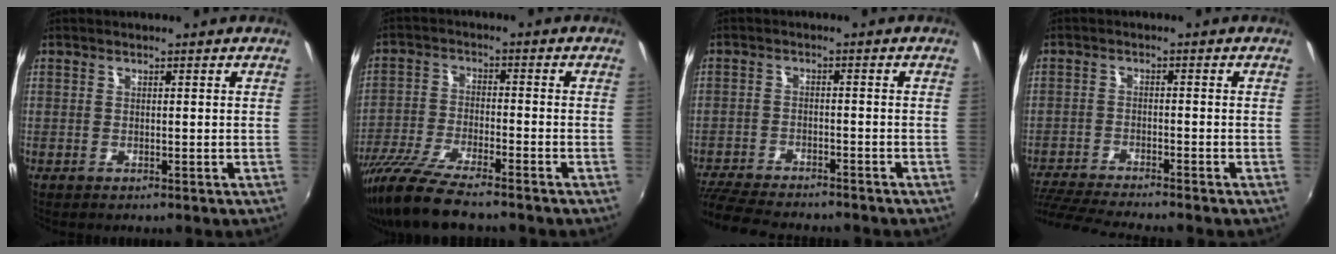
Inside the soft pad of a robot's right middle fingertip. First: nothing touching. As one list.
[{"total": 11.7, "force": [-9.7, 1.6, 6.3], "torque": [-0.139, -0.030, -0.182]}, {"total": 12.2, "force": [-10.9, 2.5, 4.9], "torque": [-0.125, -0.024, -0.183]}, {"total": 10.1, "force": [-9.3, -0.2, 4.0], "torque": [-0.105, -0.027, -0.166]}]